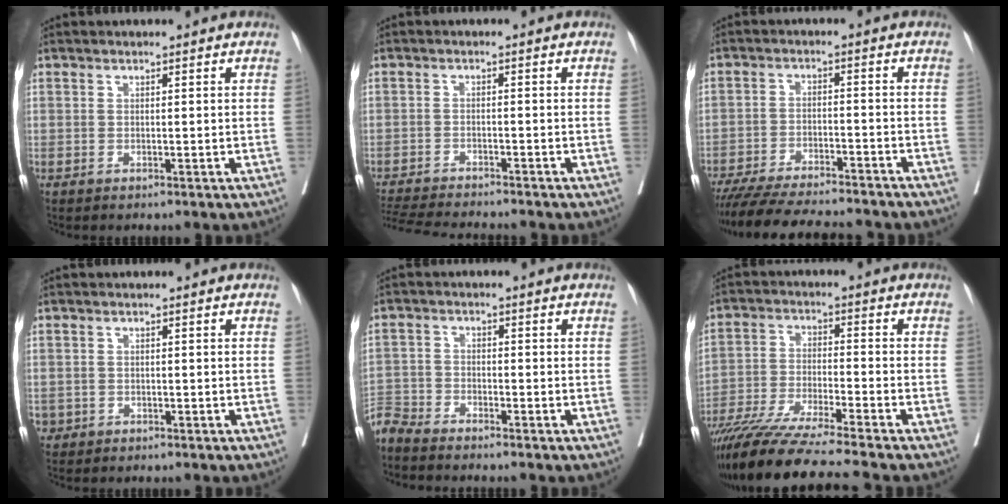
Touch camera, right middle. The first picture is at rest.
{"total": 10.2, "force": [-9.5, 0.4, 3.7], "torque": [-0.054, -0.014, -0.147]}
{"total": 17.7, "force": [-15.8, 2.3, 7.5], "torque": [-0.134, -0.024, -0.227]}
{"total": 1.1, "force": [-0.4, 1.0, 0.1], "torque": [-0.001, 0.006, -0.004]}
{"total": 4.6, "force": [-4.6, 0.0, 0.1], "torque": [0.006, -0.011, -0.091]}
{"total": 14.7, "force": [-12.6, -1.5, 7.4], "torque": [-0.125, -0.038, -0.215]}